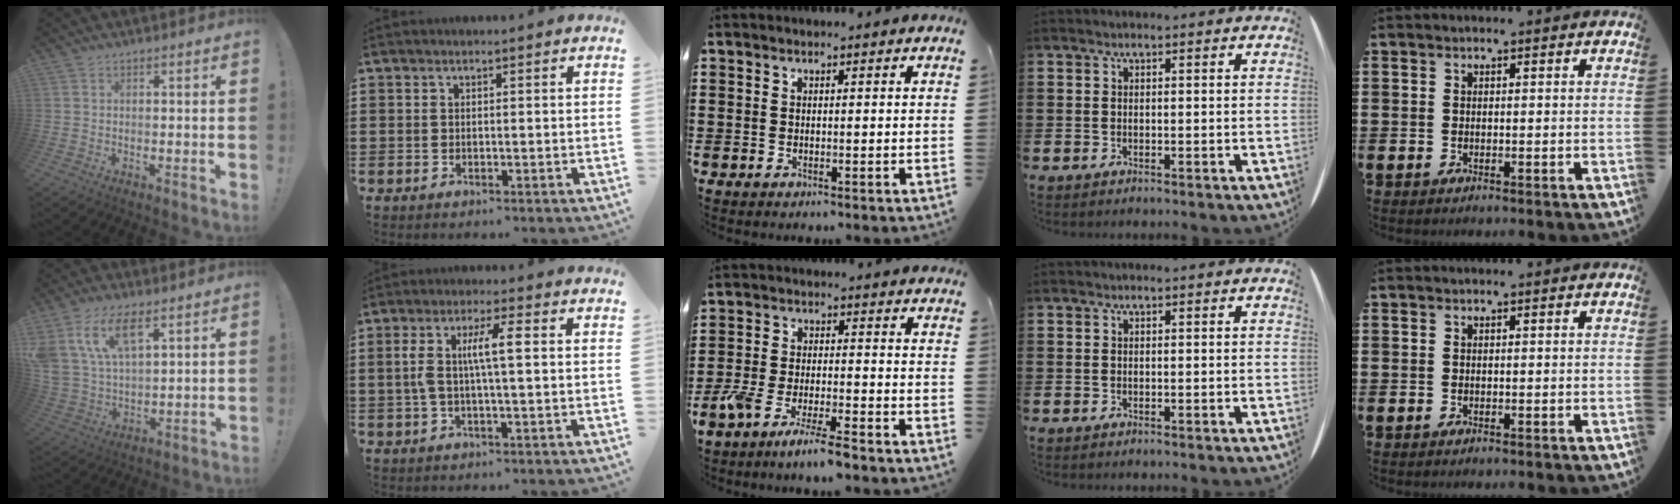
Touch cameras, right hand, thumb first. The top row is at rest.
{"thumb": {"total": 13.7, "force": [8.0, 6.4, 9.2], "torque": [-0.192, -0.030, 0.147]}, "index": {"total": 6.4, "force": [0.5, 1.2, 6.3], "torque": [-0.140, -0.004, -0.003]}, "middle": {"total": 6.0, "force": [-5.3, 0.1, 2.9], "torque": [-0.067, -0.012, -0.103]}}